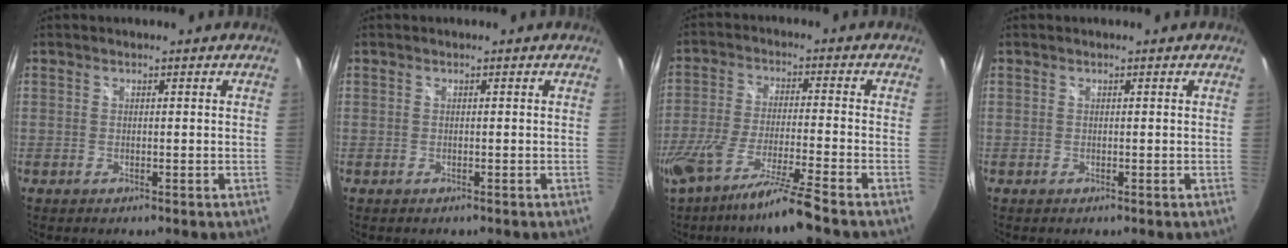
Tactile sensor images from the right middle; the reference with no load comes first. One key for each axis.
{"total": 0.0}
{"total": 13.9, "fx": -11.0, "fy": -1.1, "fz": 8.4, "tx": -0.172, "ty": -0.039, "tz": -0.191}
{"total": 0.0}